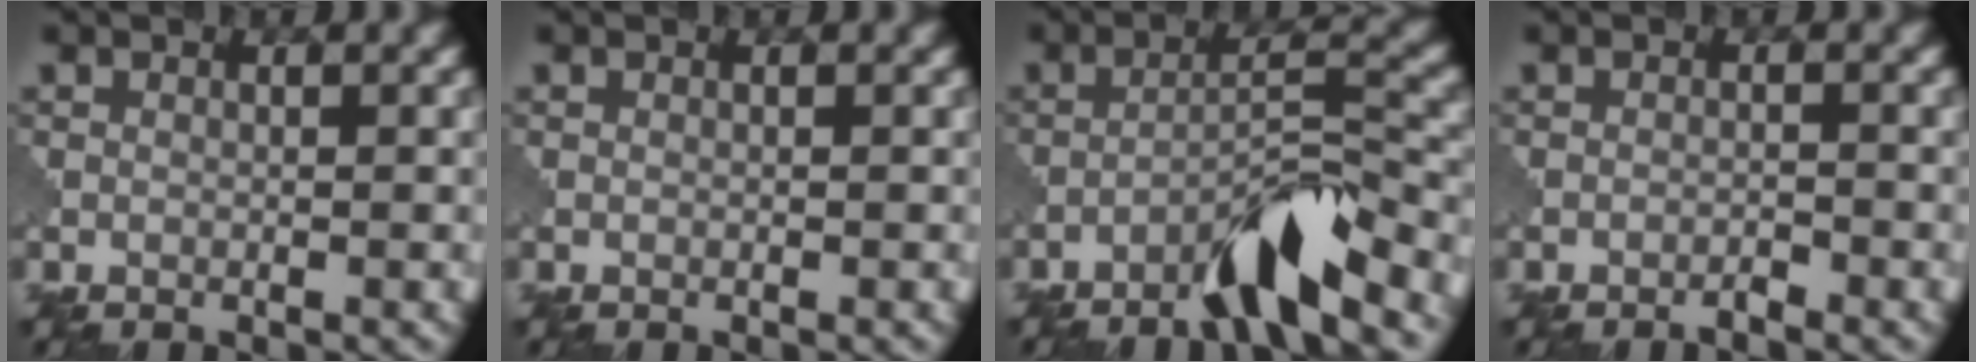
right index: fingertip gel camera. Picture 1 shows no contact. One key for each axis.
{"total": 0.0}
{"total": 5.3, "fx": -4.0, "fy": 0.4, "fz": 3.5, "tx": -0.060, "ty": 0.013, "tz": -0.079}
{"total": 0.9, "fx": -0.7, "fy": -0.1, "fz": 0.4, "tx": -0.006, "ty": 0.003, "tz": -0.018}